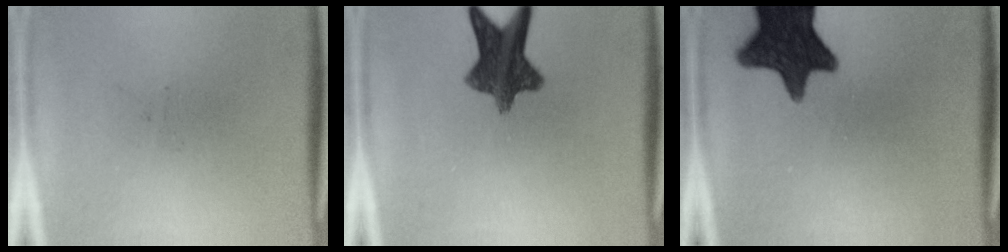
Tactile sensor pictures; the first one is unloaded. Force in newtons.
{"total": 9.8}
{"total": 14.2}